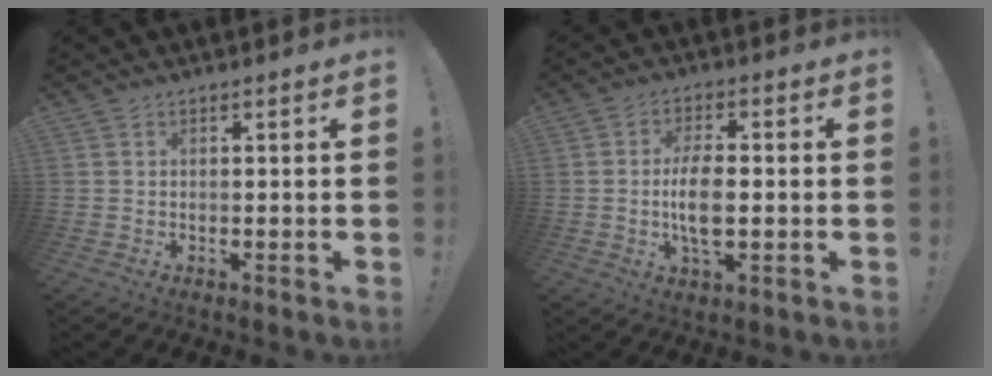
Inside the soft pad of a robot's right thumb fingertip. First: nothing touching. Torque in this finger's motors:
{"motor_torque": [1.94, 2.54, 1.26, -0.53, 0.11]}